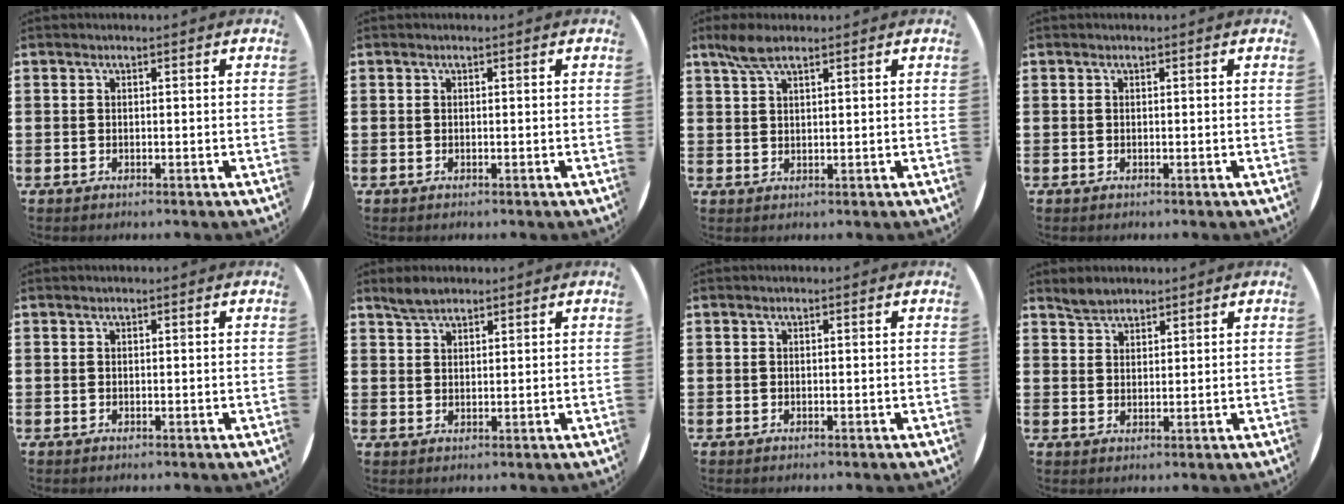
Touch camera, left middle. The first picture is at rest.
{"total": 0.0}
{"total": 3.8, "force": [2.8, 1.1, 2.4], "torque": [-0.052, 0.006, 0.050]}
{"total": 0.0}
{"total": 0.0}
{"total": 2.8, "force": [2.6, 1.0, 0.6], "torque": [-0.008, 0.001, 0.049]}
{"total": 0.0}
{"total": 2.6, "force": [2.5, 1.0, 0.1], "torque": [-0.008, 0.004, 0.049]}